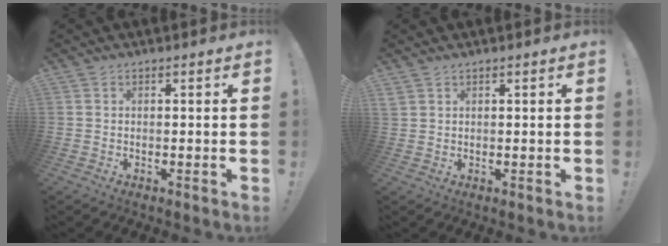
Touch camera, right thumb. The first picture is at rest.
{"total": 1.7, "force": [1.3, 0.7, 0.8], "torque": [-0.024, 0.001, 0.026]}